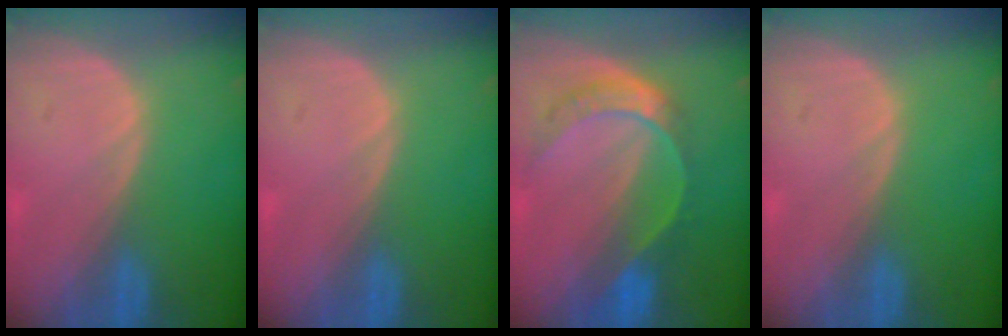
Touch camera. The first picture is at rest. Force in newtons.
{"total": 0.0}
{"total": 7.7, "press": 6.4, "slide": 4.2}
{"total": 0.0}